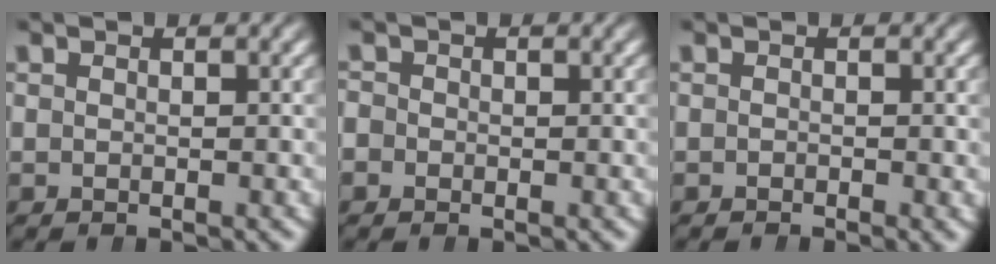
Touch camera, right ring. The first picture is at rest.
{"total": 1.9, "force": [-0.9, 1.7, 0.1], "torque": [-0.005, -0.006, -0.016]}
{"total": 0.8, "force": [-0.6, -0.3, 0.3], "torque": [0.005, -0.003, -0.009]}